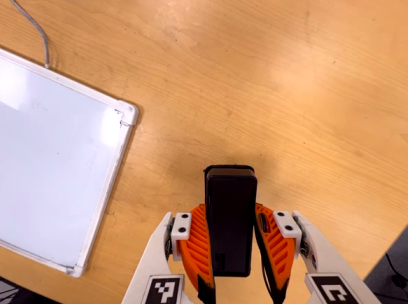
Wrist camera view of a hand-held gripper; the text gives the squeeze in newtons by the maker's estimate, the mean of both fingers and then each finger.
{"total": 5.7, "left": 3.7, "right": 7.8}